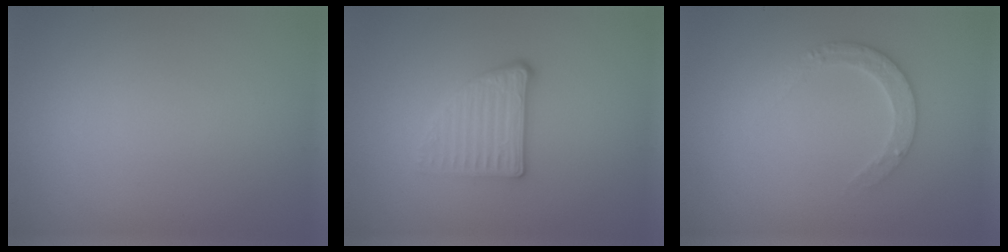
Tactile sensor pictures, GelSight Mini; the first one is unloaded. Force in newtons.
{"total": 2.8, "press": 2.5, "slide": 1.4}
{"total": 2.4, "press": 2.3, "slide": 0.5}